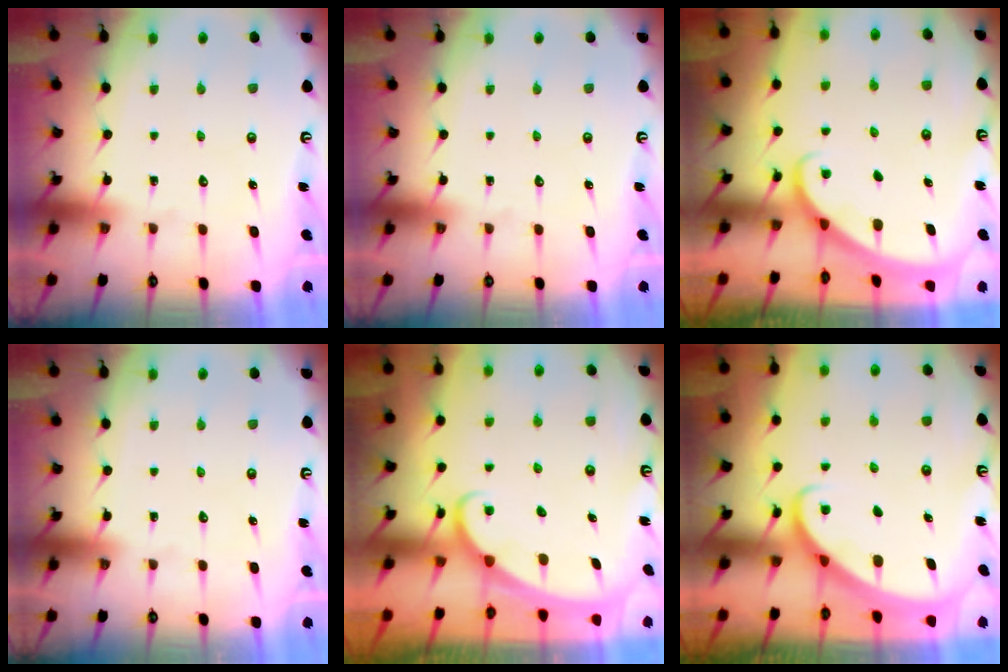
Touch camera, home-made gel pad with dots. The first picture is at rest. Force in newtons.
{"total": 0.0}
{"total": 1.9, "press": 1.9, "slide": 0.1}
{"total": 0.0}
{"total": 1.8, "press": 1.7, "slide": 0.1}
{"total": 2.4, "press": 2.3, "slide": 0.3}